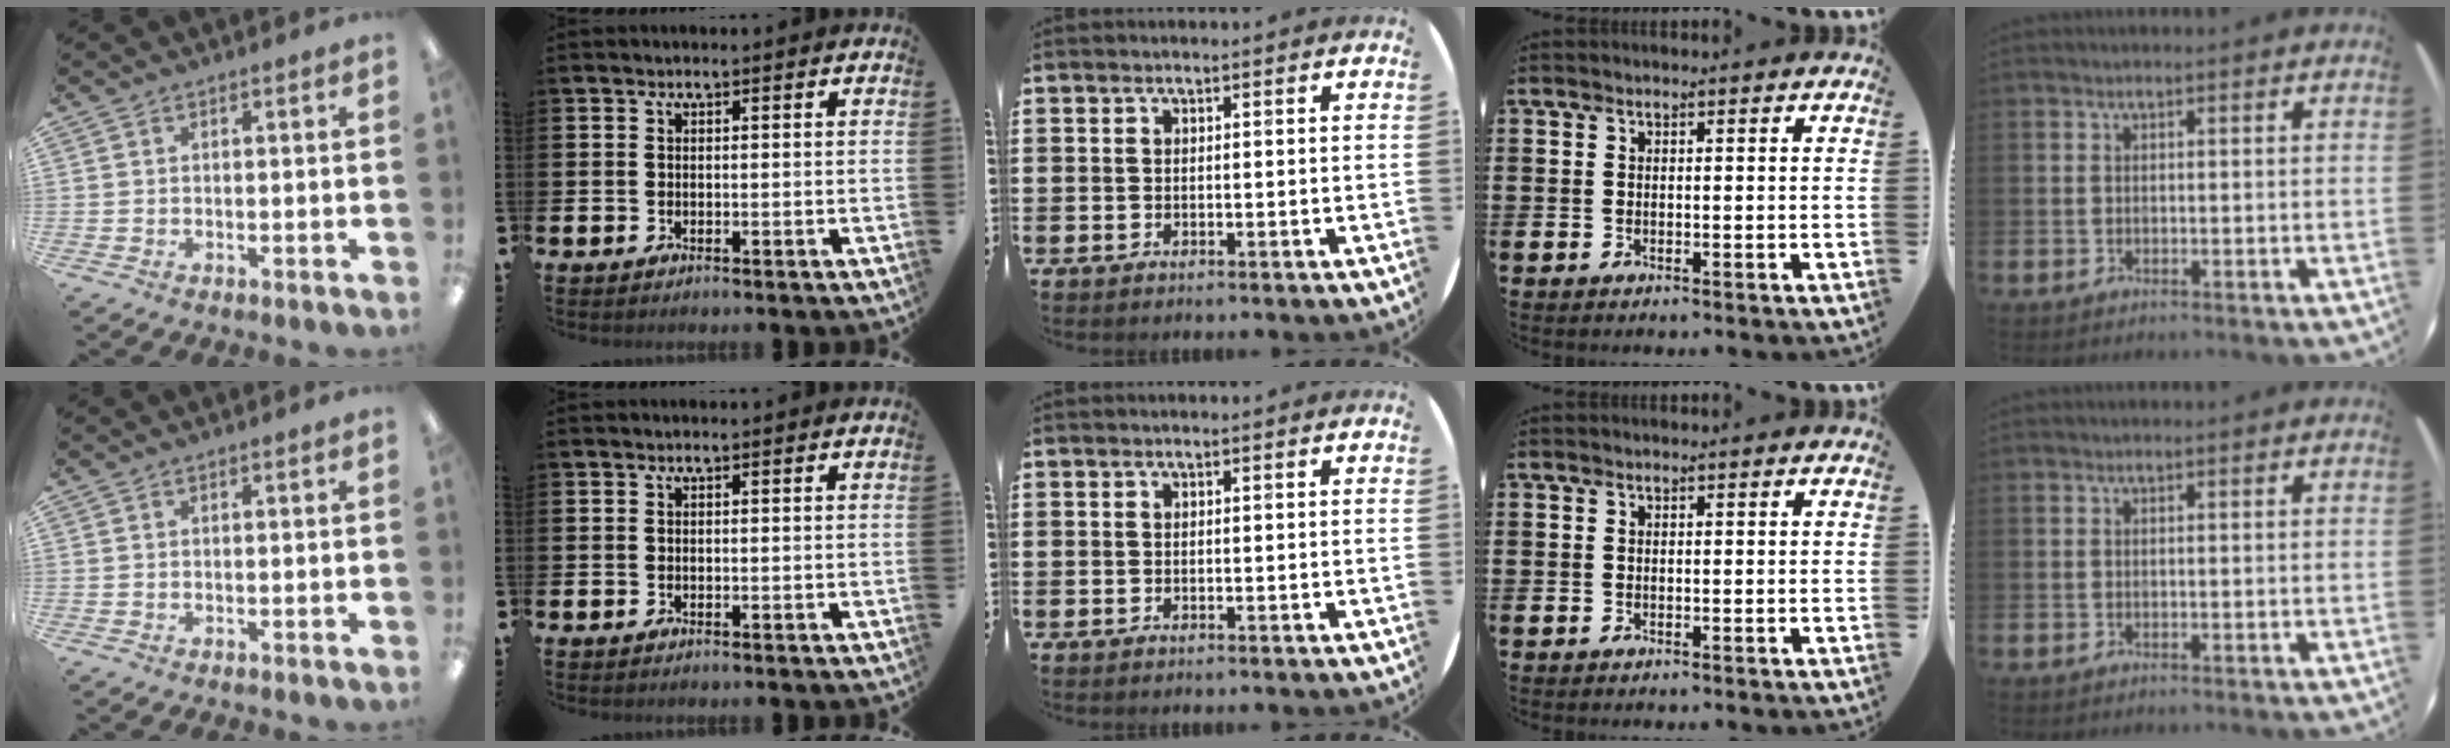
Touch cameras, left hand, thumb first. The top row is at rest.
{}